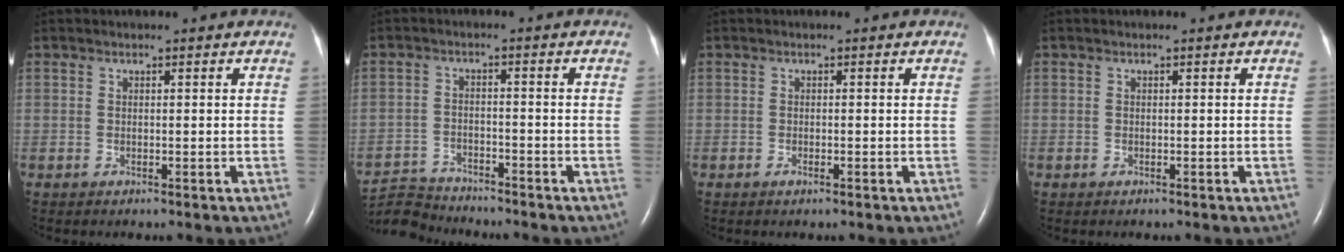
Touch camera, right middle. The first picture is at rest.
{"total": 6.5, "force": [-6.5, 0.2, -0.9], "torque": [0.011, -0.001, -0.123]}
{"total": 0.6, "force": [-0.4, 0.1, 0.5], "torque": [-0.013, -0.001, -0.006]}
{"total": 0.0}